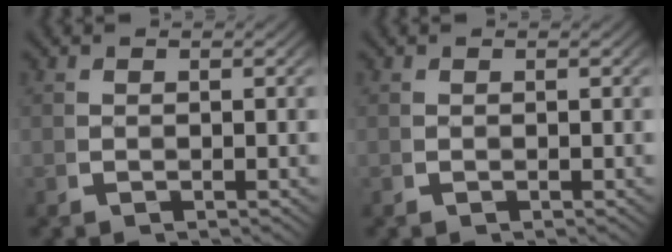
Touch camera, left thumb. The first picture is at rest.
{"total": 0.0}